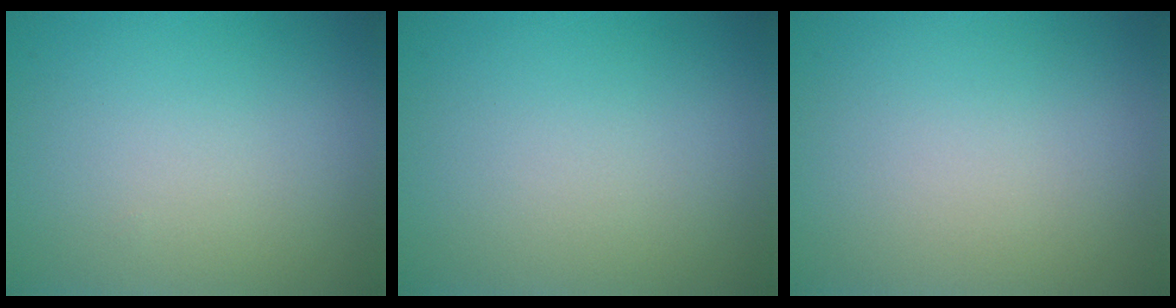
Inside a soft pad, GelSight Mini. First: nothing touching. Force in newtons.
{"total": 0.0}
{"total": 0.0}